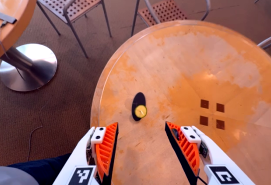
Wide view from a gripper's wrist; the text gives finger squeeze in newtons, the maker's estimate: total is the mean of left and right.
{"total": 0.0}